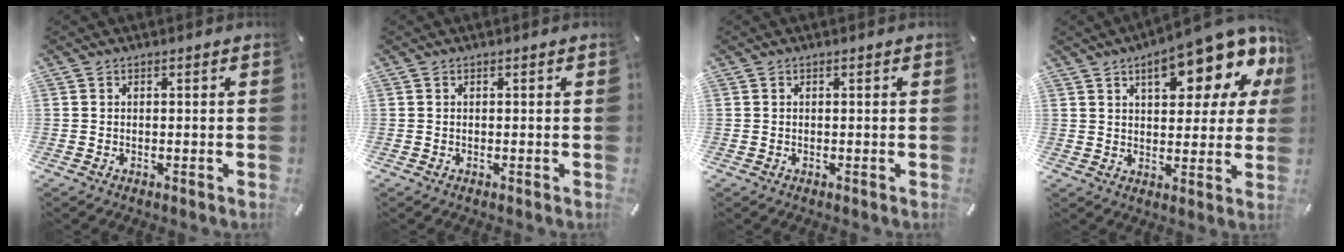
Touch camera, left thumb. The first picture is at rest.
{"total": 0.0}
{"total": 0.0}
{"total": 16.3, "force": [8.8, 7.0, 11.8], "torque": [-0.156, -0.048, 0.141]}